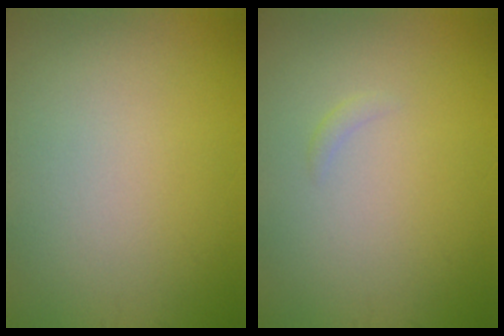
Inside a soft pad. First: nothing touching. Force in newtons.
{"total": 0.5, "press": 0.5, "slide": 0.1}